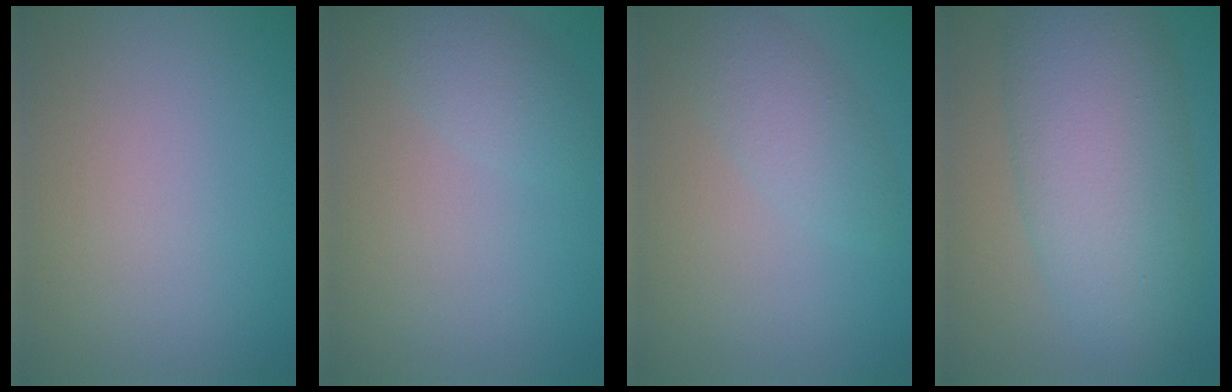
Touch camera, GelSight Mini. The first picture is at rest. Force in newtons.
{"total": 2.3, "press": 2.3, "slide": 0.1}
{"total": 2.8, "press": 2.8, "slide": 0.1}
{"total": 9.5, "press": 9.5, "slide": 0.1}